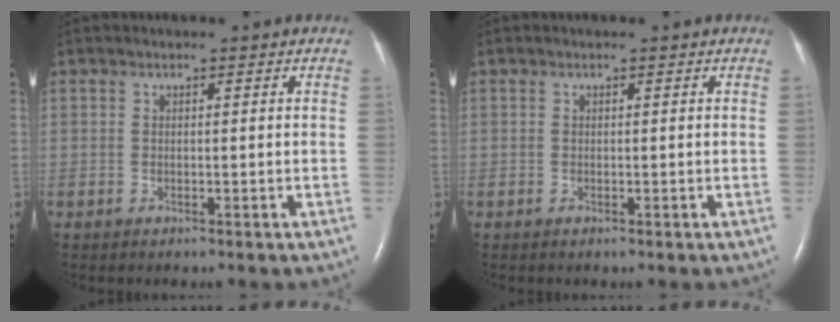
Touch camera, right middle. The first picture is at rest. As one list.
[{"total": 0.0}]